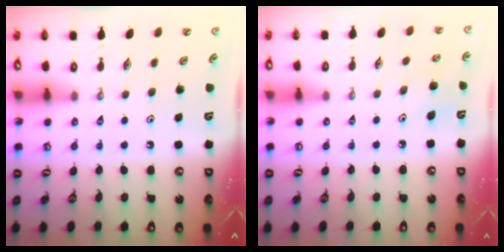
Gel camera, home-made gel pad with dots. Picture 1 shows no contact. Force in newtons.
{"total": 4.8, "press": 4.7, "slide": 0.5}